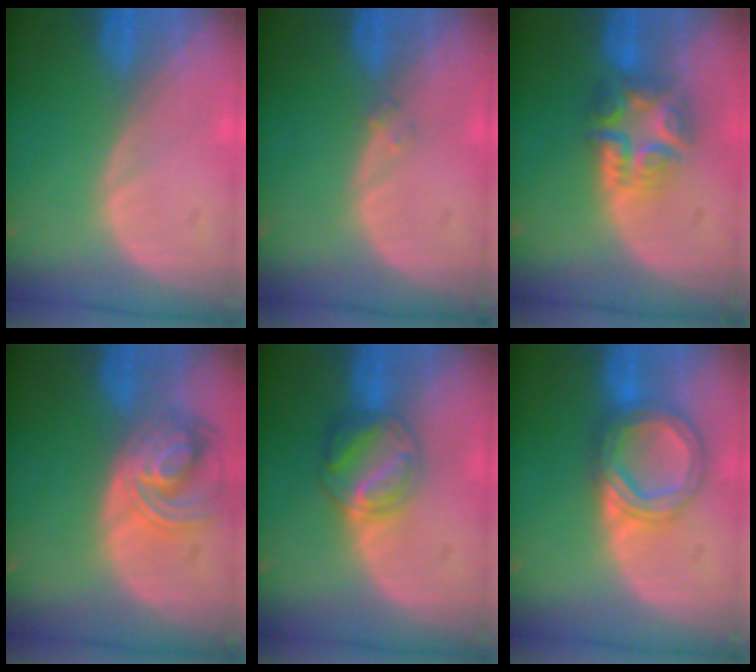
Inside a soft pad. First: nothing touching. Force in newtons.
{"total": 1.0, "press": 0.9, "slide": 0.4}
{"total": 7.9, "press": 6.7, "slide": 4.2}
{"total": 7.8, "press": 6.9, "slide": 3.6}
{"total": 5.8, "press": 5.7, "slide": 1.0}
{"total": 7.2, "press": 7.2, "slide": 0.6}